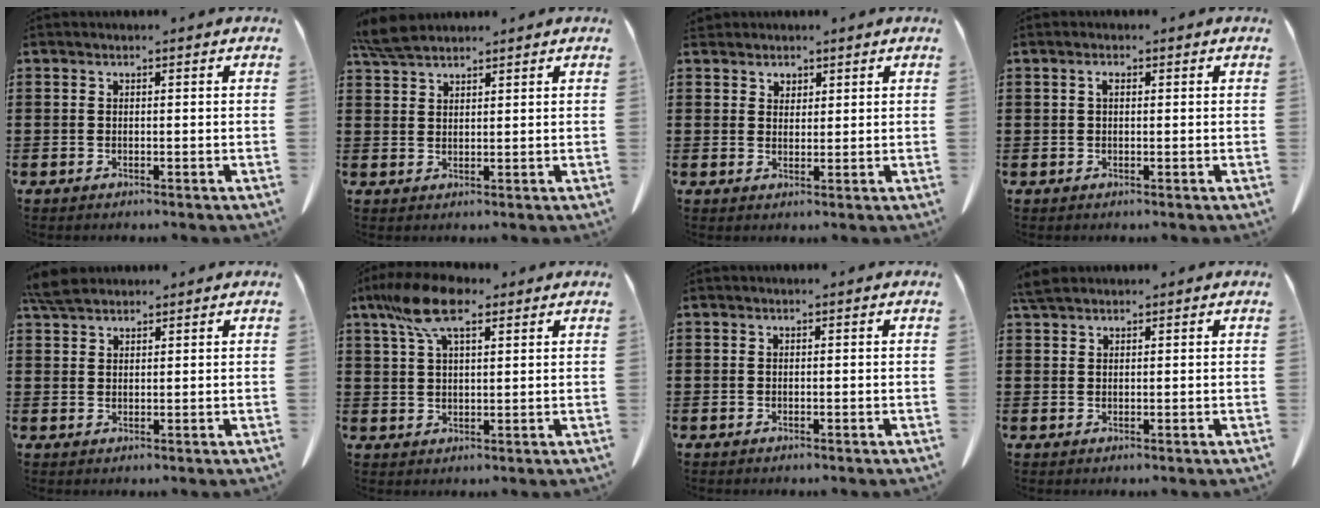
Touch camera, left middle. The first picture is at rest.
{"total": 4.2, "force": [3.7, 0.8, 1.9], "torque": [-0.047, -0.002, 0.070]}
{"total": 2.3, "force": [2.0, 1.2, 0.0], "torque": [0.002, 0.001, 0.036]}
{"total": 1.1, "force": [0.4, 0.5, 0.9], "torque": [-0.021, 0.006, 0.005]}
{"total": 3.9, "force": [3.4, 1.0, 1.7], "torque": [-0.043, -0.001, 0.064]}
{"total": 9.3, "force": [5.7, 3.1, 6.6], "torque": [-0.146, 0.000, 0.103]}
{"total": 0.0}
{"total": 2.4, "force": [2.1, 0.6, 1.1], "torque": [-0.028, 0.004, 0.040]}